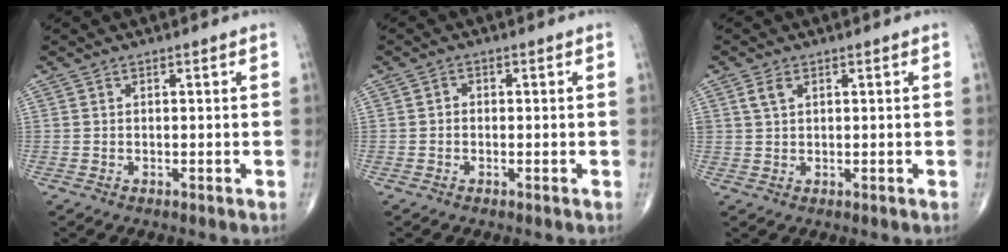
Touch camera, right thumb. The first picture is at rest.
{"total": 1.1, "force": [-0.1, 0.9, 0.5], "torque": [0.002, 0.005, -0.006]}
{"total": 2.4, "force": [1.2, 1.4, 1.6], "torque": [-0.030, 0.002, 0.028]}